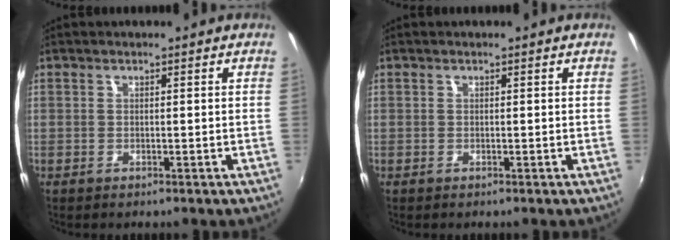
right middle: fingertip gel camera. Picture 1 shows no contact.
{"total": 0.0}